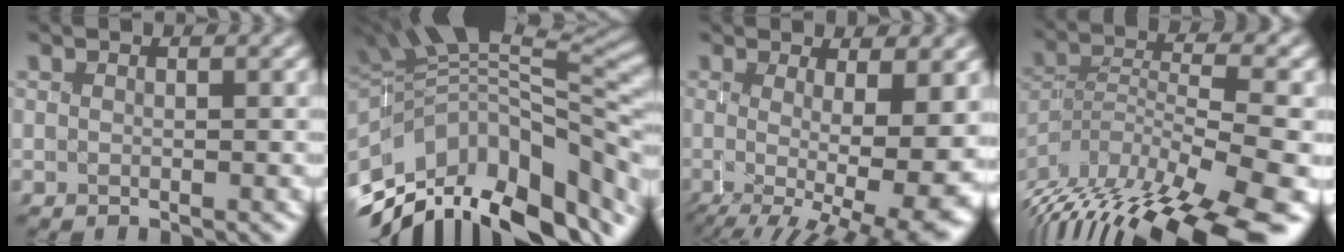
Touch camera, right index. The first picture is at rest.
{"total": 16.6, "force": [-3.8, 10.8, 12.1], "torque": [-0.188, -0.011, -0.061]}
{"total": 9.9, "force": [-1.4, 3.4, 9.2], "torque": [-0.118, -0.027, -0.004]}
{"total": 9.5, "force": [-4.0, 3.7, 7.8], "torque": [-0.137, -0.023, -0.051]}